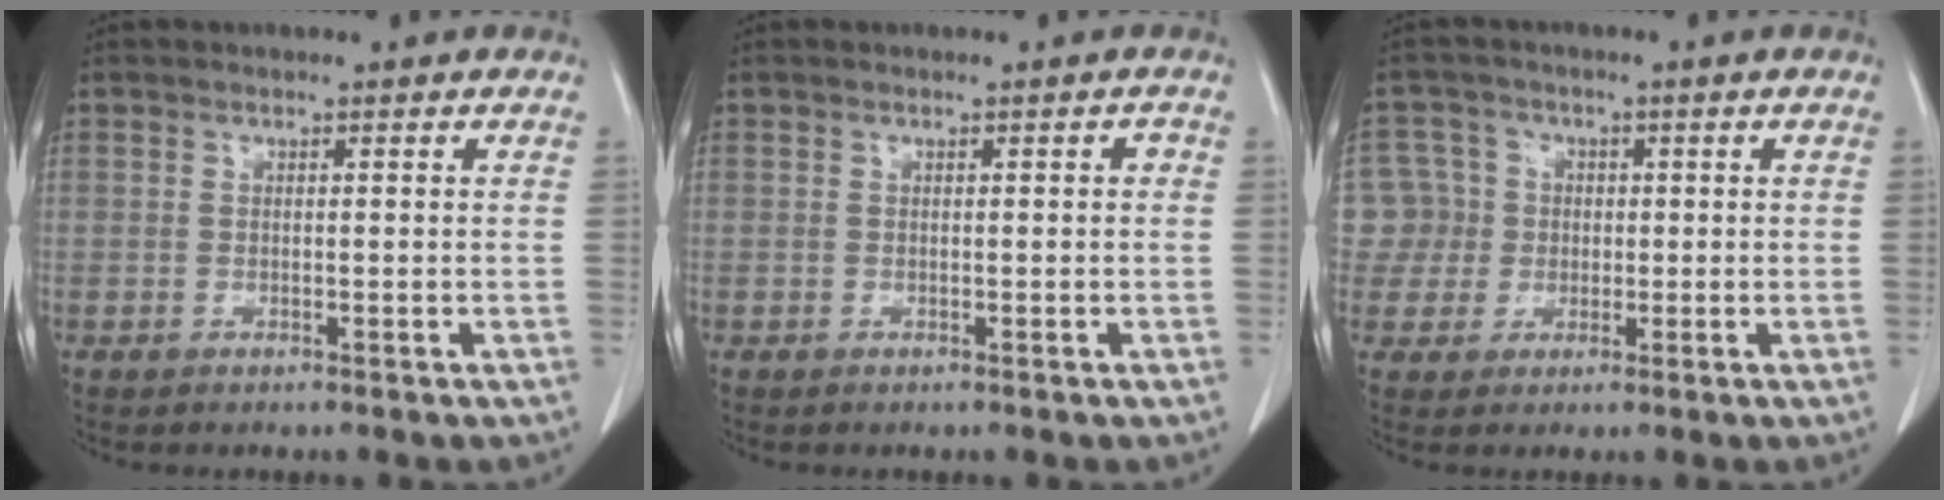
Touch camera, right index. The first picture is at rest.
{"total": 0.7, "force": [0.1, 0.4, 0.6], "torque": [-0.006, 0.004, 0.003]}
{"total": 6.8, "force": [0.4, 6.8, 0.2], "torque": [-0.003, 0.027, 0.014]}